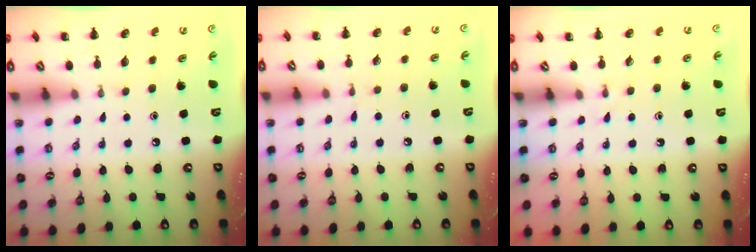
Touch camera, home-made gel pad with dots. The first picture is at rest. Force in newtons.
{"total": 4.0, "press": 3.5, "slide": 2.0}
{"total": 2.5, "press": 2.2, "slide": 1.1}